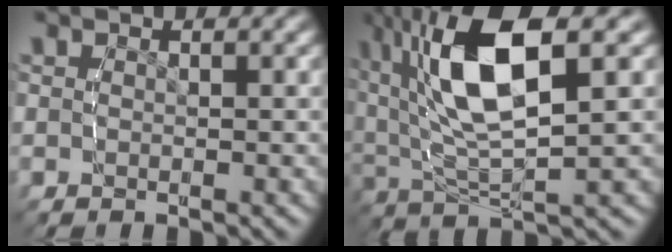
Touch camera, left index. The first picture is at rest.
{"total": 10.9, "force": [2.8, 5.3, 9.2], "torque": [-0.194, 0.001, 0.053]}